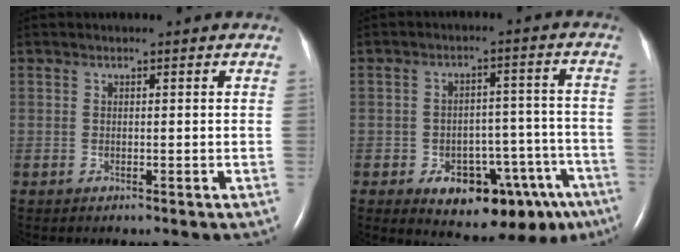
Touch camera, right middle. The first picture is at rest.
{"total": 14.6, "force": [-8.6, 7.0, 9.5], "torque": [-0.094, 0.034, -0.111]}